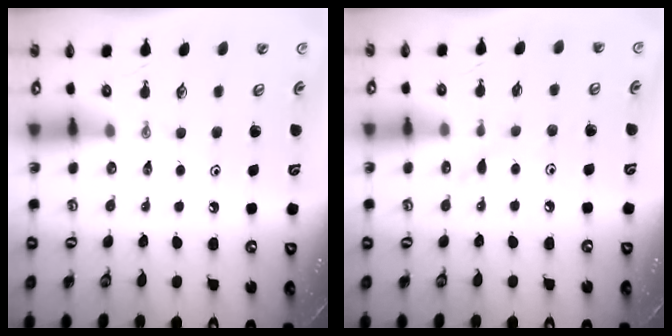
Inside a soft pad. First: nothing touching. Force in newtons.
{"total": 5.8, "press": 5.8, "slide": 0.7}